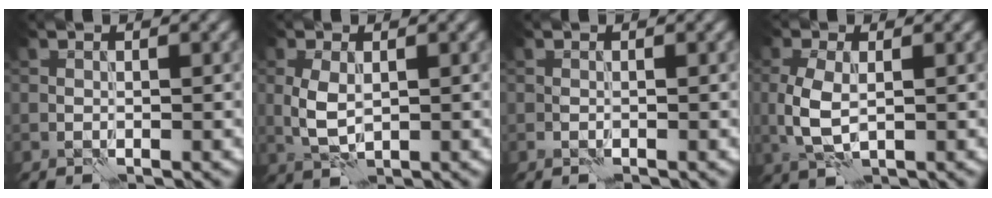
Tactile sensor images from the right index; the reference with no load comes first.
{"total": 2.8, "force": [0.4, 1.5, 2.3], "torque": [-0.056, 0.003, 0.010]}
{"total": 0.0}
{"total": 3.8, "force": [0.1, 2.0, 3.2], "torque": [-0.083, 0.003, 0.004]}